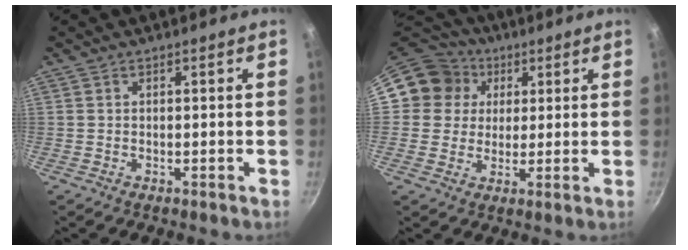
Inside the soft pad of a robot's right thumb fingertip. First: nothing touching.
{"total": 11.2, "force": [3.3, 10.4, 2.5], "torque": [-0.013, 0.015, 0.042]}